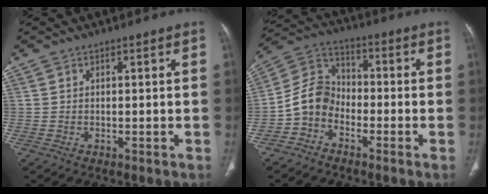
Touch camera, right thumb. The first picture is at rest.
{"total": 7.8, "force": [-3.2, 5.9, 3.9], "torque": [-0.066, 0.044, -0.079]}